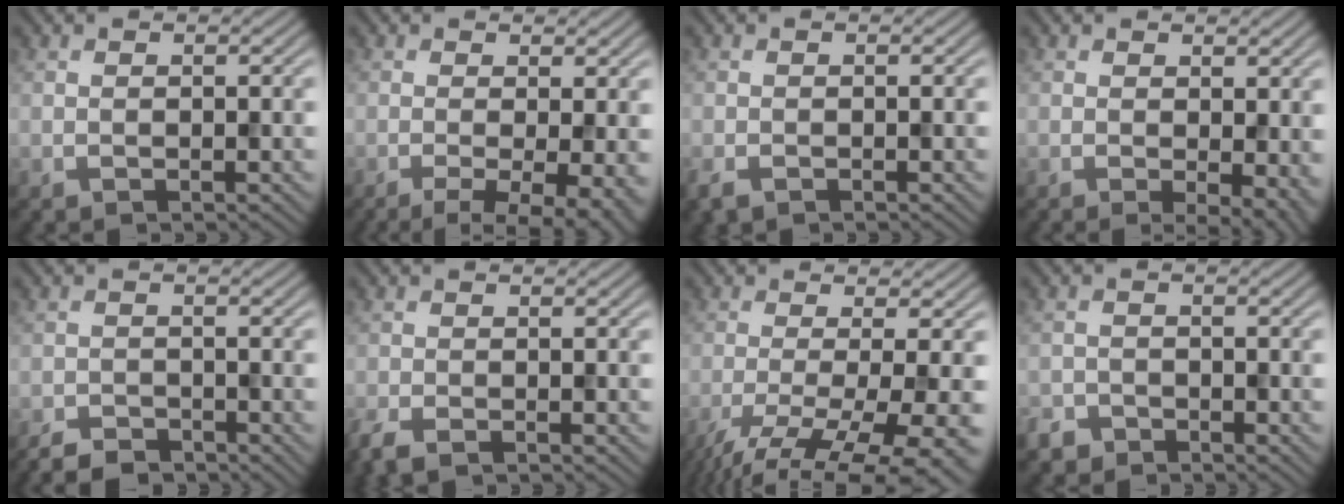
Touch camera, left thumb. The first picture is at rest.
{"total": 6.8, "force": [-2.5, 1.8, 6.1], "torque": [-0.092, -0.007, -0.037]}
{"total": 1.8, "force": [-1.4, 0.7, 0.9], "torque": [-0.023, -0.008, -0.027]}
{"total": 4.4, "force": [-0.2, 1.4, 4.1], "torque": [-0.060, -0.008, 0.001]}
{"total": 3.3, "force": [-3.0, 0.9, 1.0], "torque": [-0.019, -0.004, -0.058]}
{"total": 3.0, "force": [-2.4, 0.8, 1.6], "torque": [-0.037, -0.013, -0.051]}
{"total": 12.7, "force": [-6.9, 3.1, 10.2], "torque": [-0.182, -0.025, -0.092]}
{"total": 2.2, "force": [-1.9, 1.1, 0.2], "torque": [-0.003, -0.002, -0.047]}